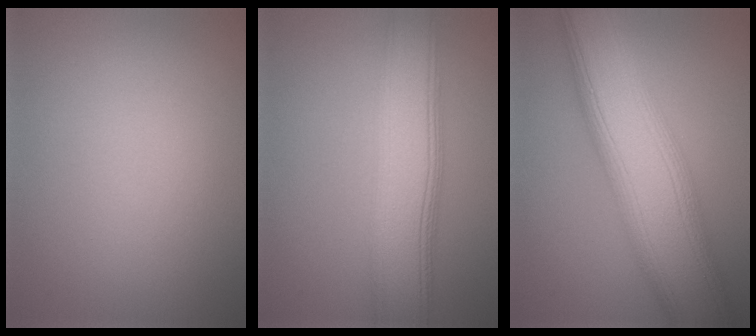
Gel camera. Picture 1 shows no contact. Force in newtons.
{"total": 8.0, "press": 8.0, "slide": 0.5}
{"total": 12.1, "press": 12.1, "slide": 0.5}